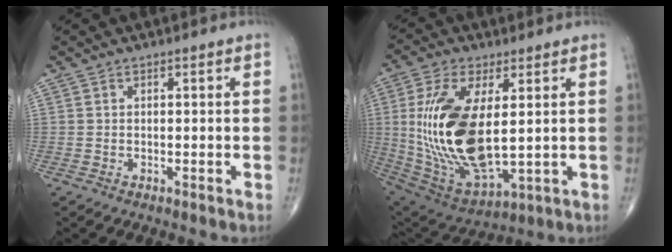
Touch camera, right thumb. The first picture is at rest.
{"total": 21.5, "force": [1.8, 9.7, 19.1], "torque": [-0.392, -0.020, 0.050]}